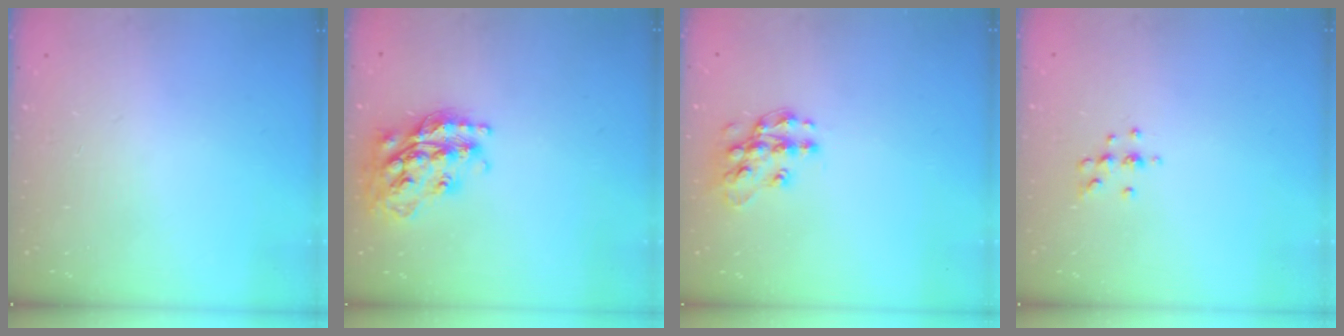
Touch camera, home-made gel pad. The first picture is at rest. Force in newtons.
{"total": 19.6, "press": 19.6, "slide": 1.4}
{"total": 12.6, "press": 12.6, "slide": 0.8}
{"total": 5.5, "press": 5.2, "slide": 1.6}